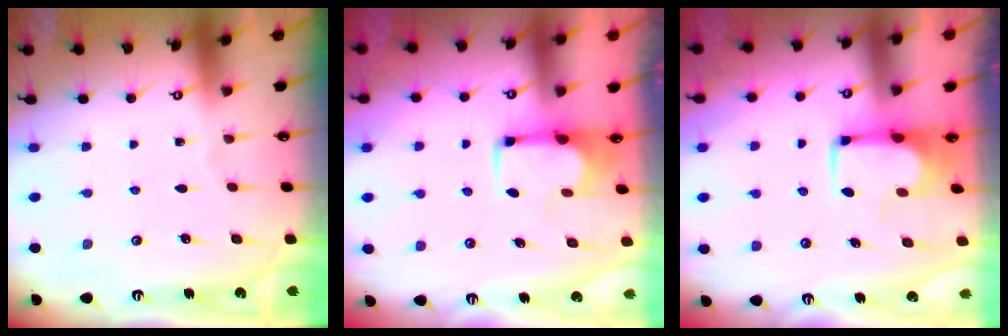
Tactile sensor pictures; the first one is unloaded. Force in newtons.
{"total": 1.8, "press": 1.7, "slide": 0.7}
{"total": 1.9, "press": 1.9, "slide": 0.2}